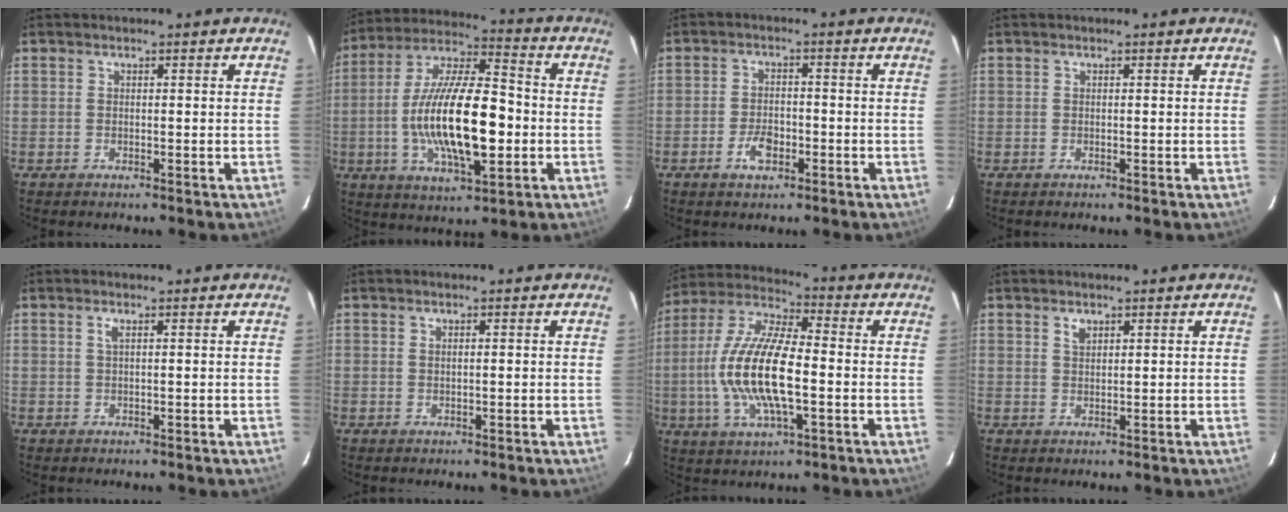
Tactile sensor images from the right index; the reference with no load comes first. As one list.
[{"total": 19.9, "force": [-3.0, 6.5, 18.6], "torque": [-0.354, -0.002, -0.055]}, {"total": 4.5, "force": [-2.1, 2.6, 3.0], "torque": [-0.062, 0.000, -0.035]}, {"total": 0.0}, {"total": 0.9, "force": [0.4, 0.0, 0.8], "torque": [-0.016, 0.002, 0.006]}, {"total": 0.6, "force": [0.2, 0.2, 0.6], "torque": [-0.011, 0.002, 0.003]}, {"total": 16.7, "force": [-2.3, 5.6, 15.6], "torque": [-0.316, 0.000, -0.048]}, {"total": 1.6, "force": [1.0, 0.9, 0.8], "torque": [-0.013, 0.003, 0.020]}]